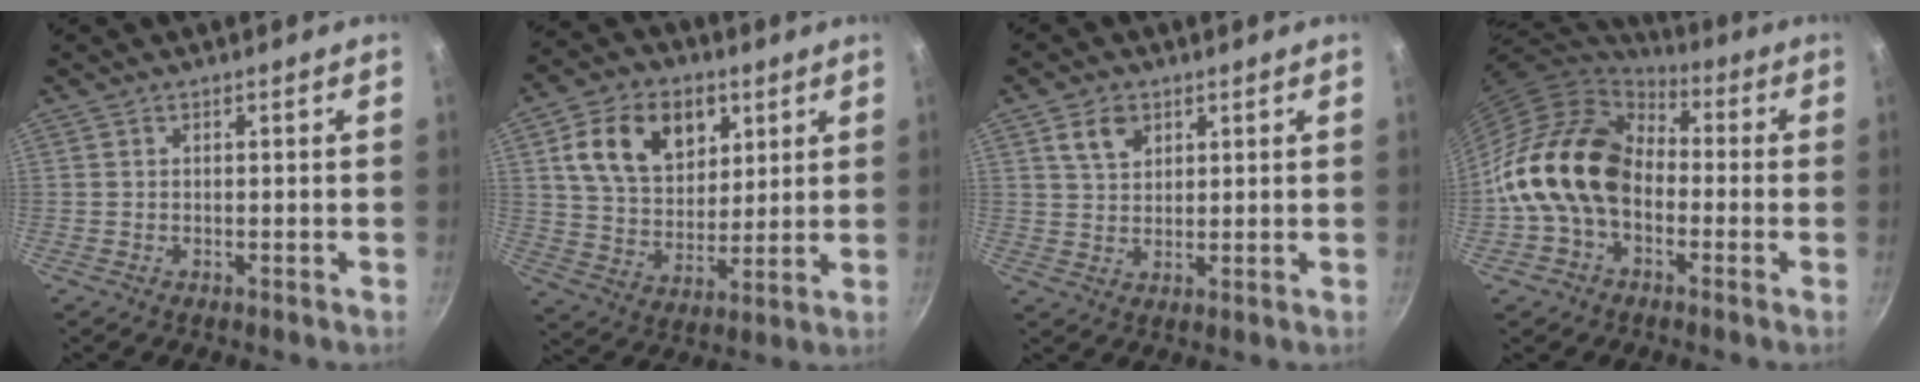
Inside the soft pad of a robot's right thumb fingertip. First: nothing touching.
{"total": 16.5, "force": [6.3, 11.5, 10.0], "torque": [-0.142, -0.015, 0.106]}
{"total": 5.3, "force": [2.5, 3.6, 2.9], "torque": [-0.042, -0.007, 0.048]}
{"total": 17.3, "force": [-2.2, 12.5, 11.7], "torque": [-0.183, 0.047, -0.057]}